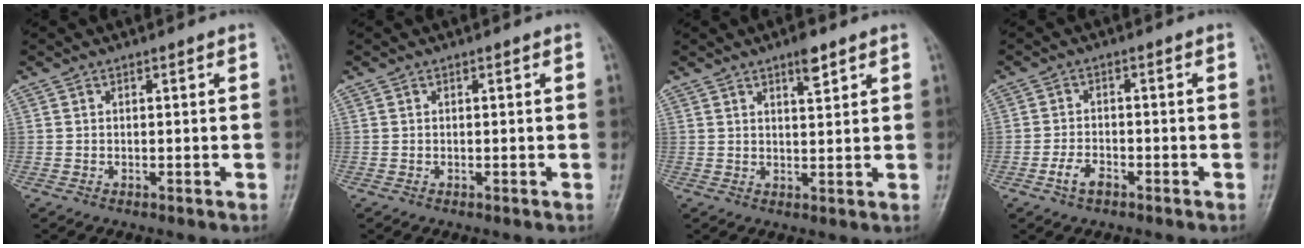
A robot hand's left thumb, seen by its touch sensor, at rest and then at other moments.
{"total": 0.0}
{"total": 4.0, "force": [2.6, 1.1, 2.8], "torque": [-0.037, -0.015, 0.042]}
{"total": 3.5, "force": [-2.0, 1.9, 2.2], "torque": [-0.043, 0.015, -0.037]}